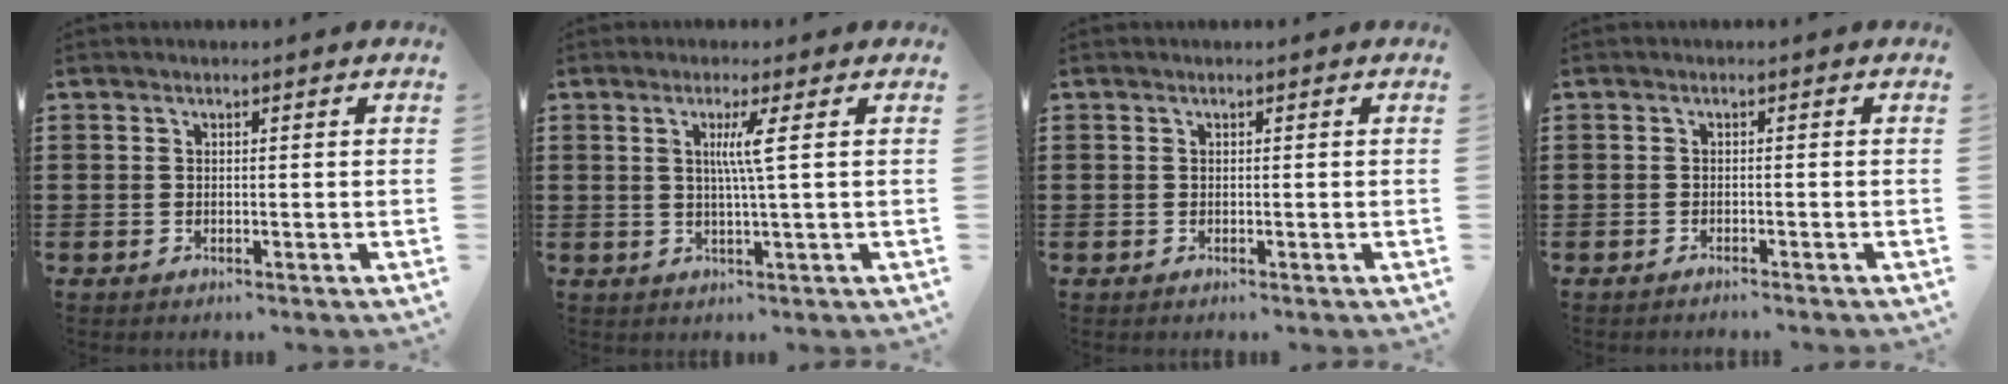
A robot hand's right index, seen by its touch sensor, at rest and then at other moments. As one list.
[{"total": 4.0, "force": [0.9, -0.7, 3.8], "torque": [-0.075, -0.005, 0.009]}, {"total": 0.0}, {"total": 0.8, "force": [-0.8, 0.0, 0.1], "torque": [-0.005, -0.001, -0.016]}]